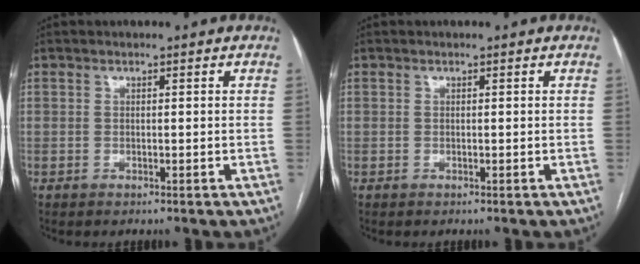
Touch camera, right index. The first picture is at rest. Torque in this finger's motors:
{"motor_torque": [0.00, 0.00, 0.00, 0.00]}